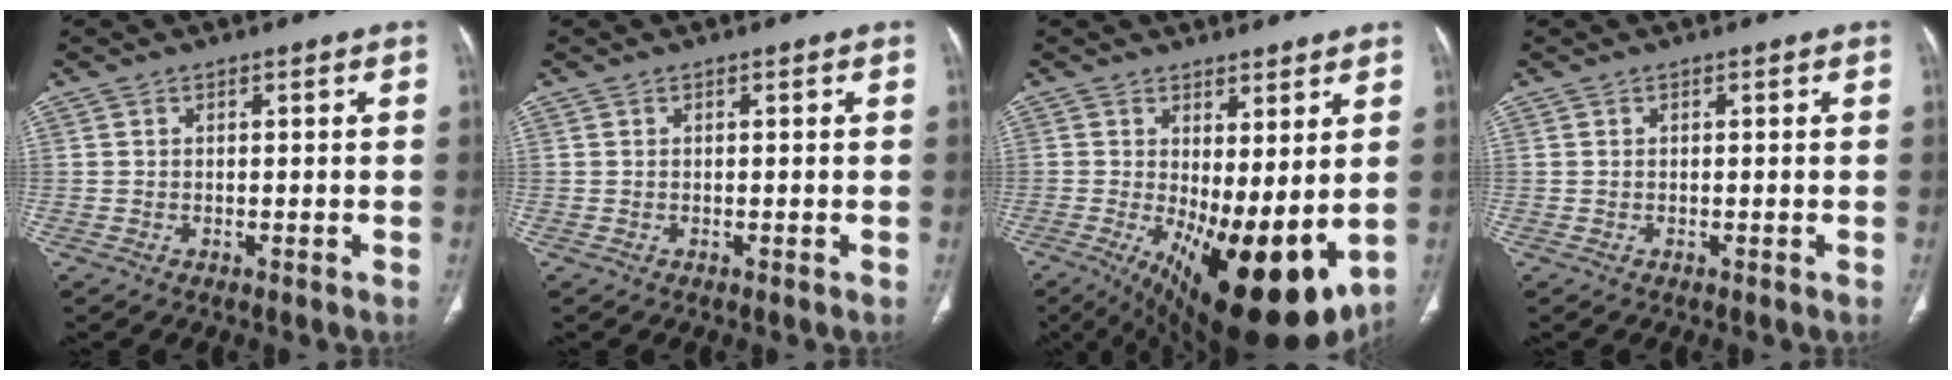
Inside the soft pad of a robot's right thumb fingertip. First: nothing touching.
{"total": 0.0}
{"total": 18.1, "force": [-2.1, 7.1, 16.5], "torque": [-0.243, -0.030, -0.004]}
{"total": 0.0}